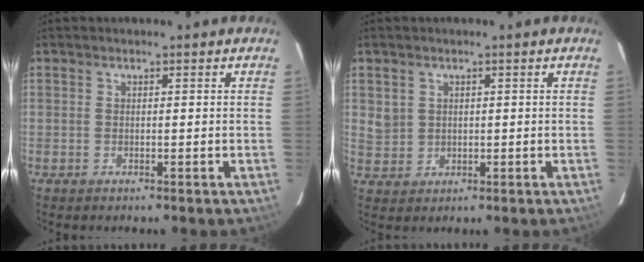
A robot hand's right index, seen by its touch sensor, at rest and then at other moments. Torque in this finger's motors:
{"motor_torque": [-0.07, 0.01, 0.03, 0.01]}